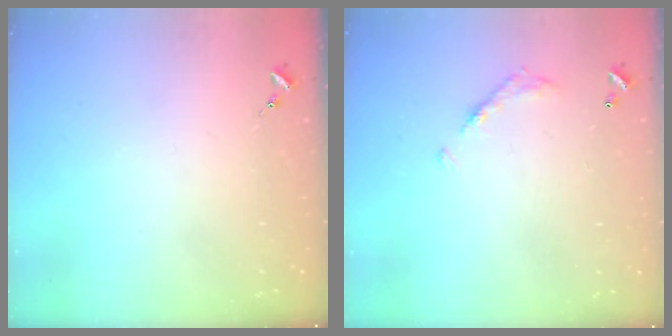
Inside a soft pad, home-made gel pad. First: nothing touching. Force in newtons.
{"total": 7.9, "press": 7.9, "slide": 0.3}